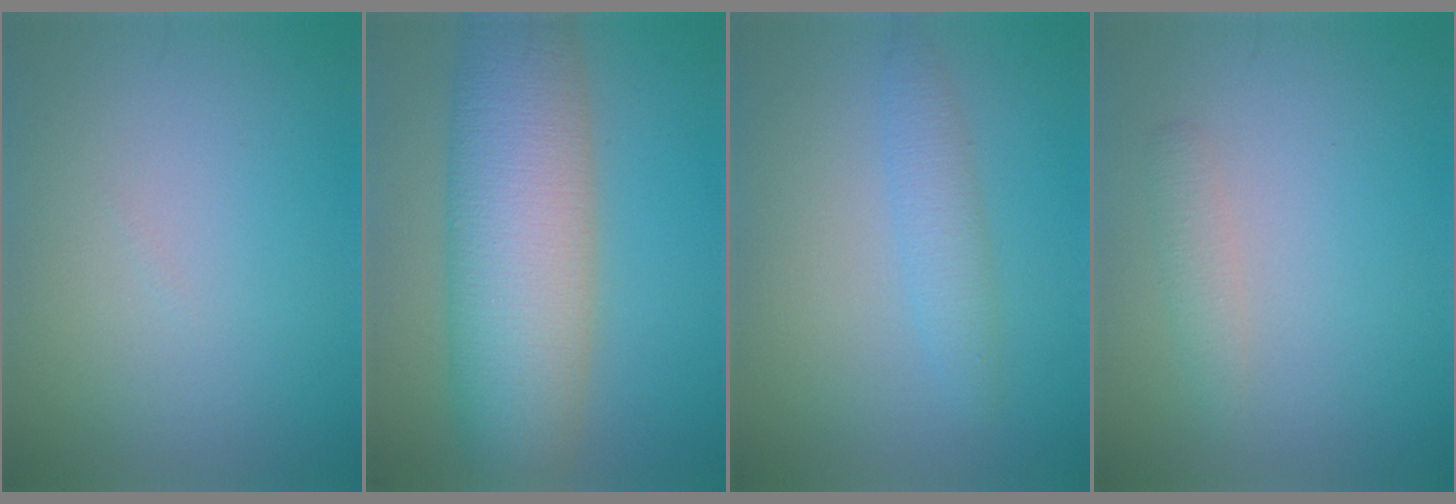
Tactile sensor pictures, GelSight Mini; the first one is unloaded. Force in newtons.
{"total": 10.8, "press": 10.8, "slide": 0.5}
{"total": 2.2, "press": 2.2, "slide": 0.1}
{"total": 1.3, "press": 1.3, "slide": 0.0}